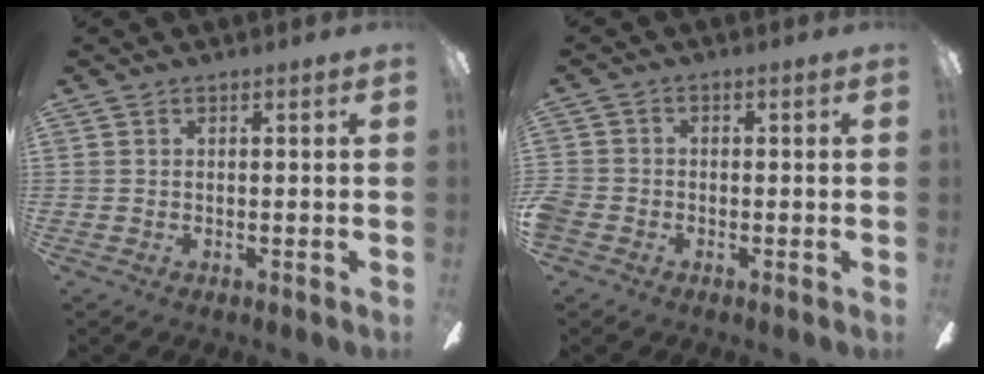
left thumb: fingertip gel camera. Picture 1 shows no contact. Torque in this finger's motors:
{"motor_torque": [-0.18, 0.19, 0.01, -0.01, 0.02]}